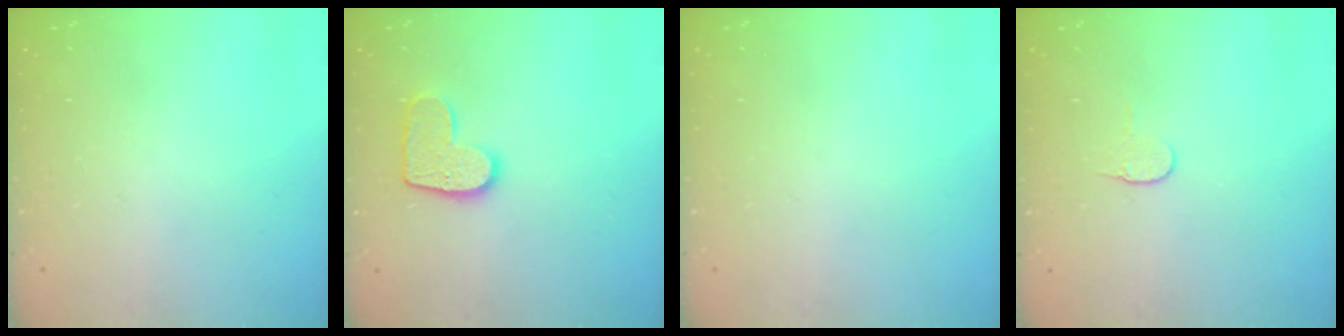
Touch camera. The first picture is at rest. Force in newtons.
{"total": 10.9, "press": 10.9, "slide": 0.6}
{"total": 0.0}
{"total": 4.9, "press": 4.9, "slide": 0.4}